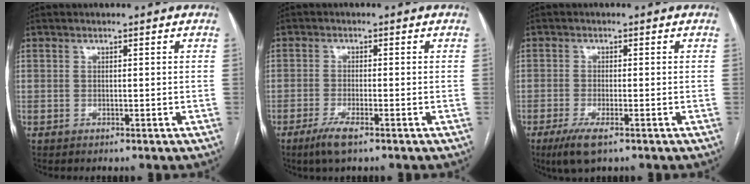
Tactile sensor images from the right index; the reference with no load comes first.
{"total": 3.8, "force": [-2.5, 0.5, 2.9], "torque": [-0.062, -0.008, -0.047]}
{"total": 4.7, "force": [-2.8, 0.9, 3.6], "torque": [-0.074, -0.012, -0.047]}